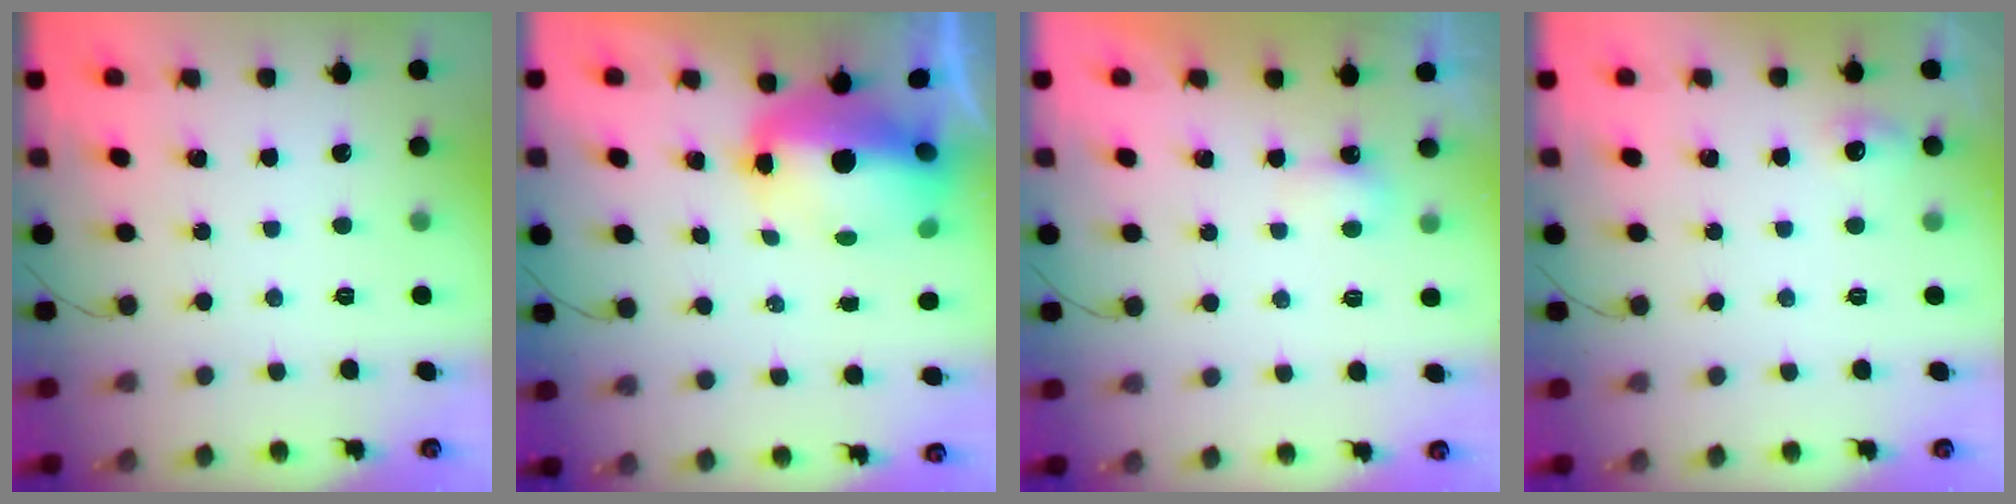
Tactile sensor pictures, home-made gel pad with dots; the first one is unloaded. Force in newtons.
{"total": 10.8, "press": 10.3, "slide": 3.4}
{"total": 3.2, "press": 3.2, "slide": 0.7}
{"total": 7.5, "press": 5.3, "slide": 5.3}